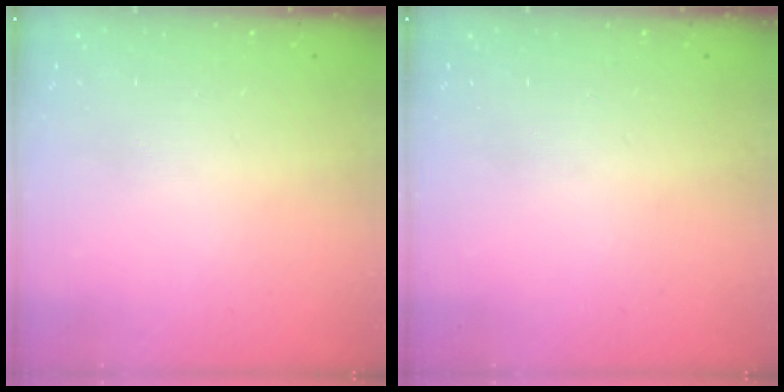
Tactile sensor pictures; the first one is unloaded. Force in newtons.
{"total": 0.0}